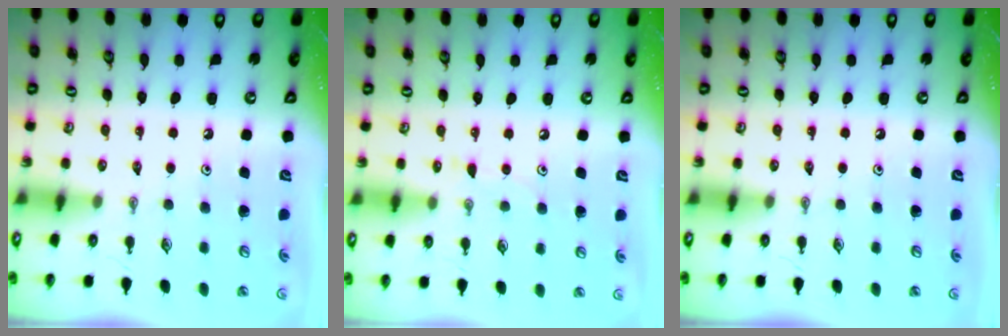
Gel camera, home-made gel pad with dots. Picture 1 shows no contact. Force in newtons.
{"total": 5.8, "press": 5.8, "slide": 0.5}
{"total": 0.0}